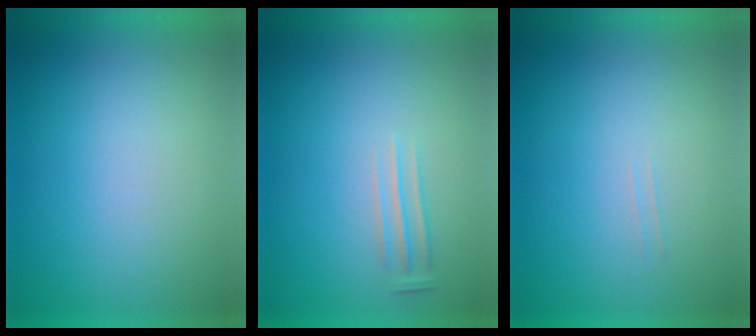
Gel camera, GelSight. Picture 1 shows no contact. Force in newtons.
{"total": 1.3}
{"total": 1.0}